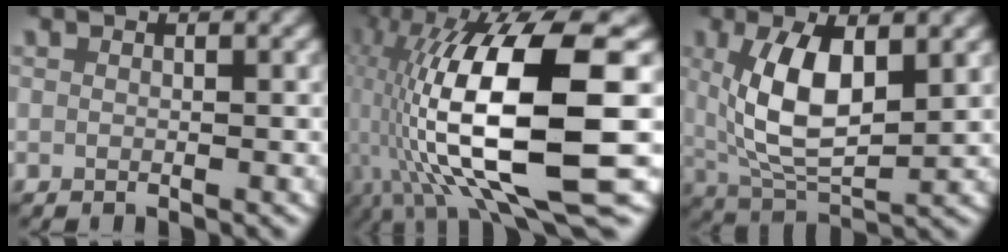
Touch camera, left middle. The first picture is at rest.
{"total": 16.1, "force": [-1.1, 6.3, 14.7], "torque": [-0.250, -0.009, -0.006]}
{"total": 6.5, "force": [1.2, 3.1, 5.6], "torque": [-0.123, -0.008, 0.030]}